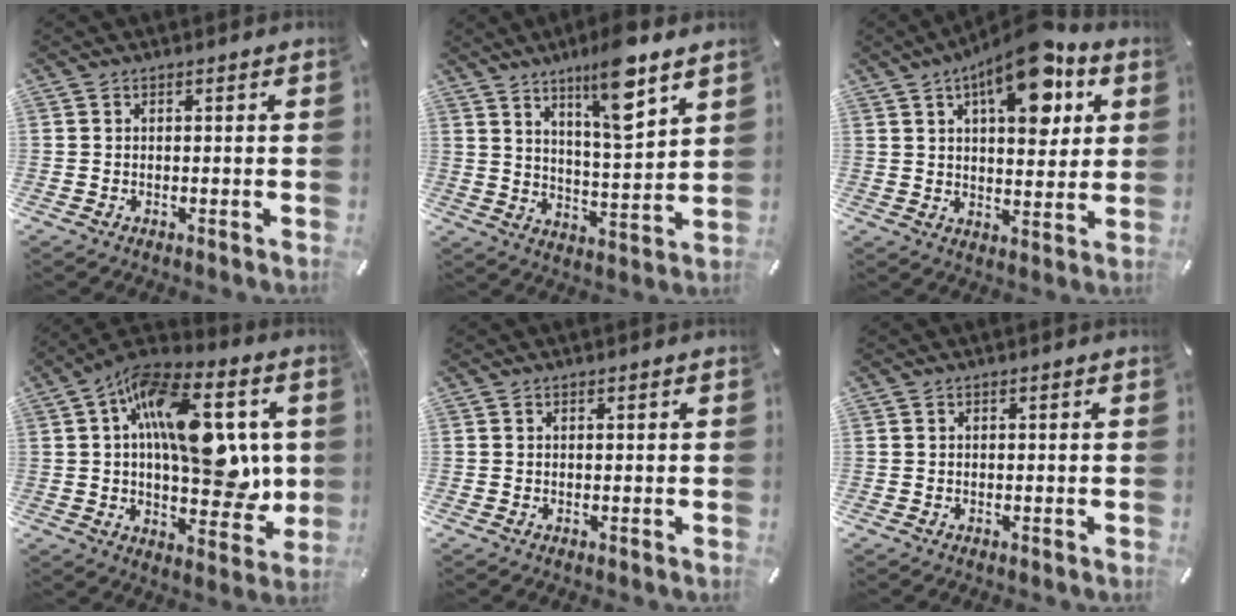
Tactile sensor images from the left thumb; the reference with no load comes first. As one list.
[{"total": 12.5, "force": [8.6, 2.4, 8.8], "torque": [-0.142, -0.051, 0.141]}, {"total": 16.0, "force": [8.4, 6.8, 11.8], "torque": [-0.172, -0.032, 0.137]}, {"total": 22.4, "force": [5.2, 11.6, 18.5], "torque": [-0.281, -0.019, 0.084]}, {"total": 0.0}, {"total": 0.0}]